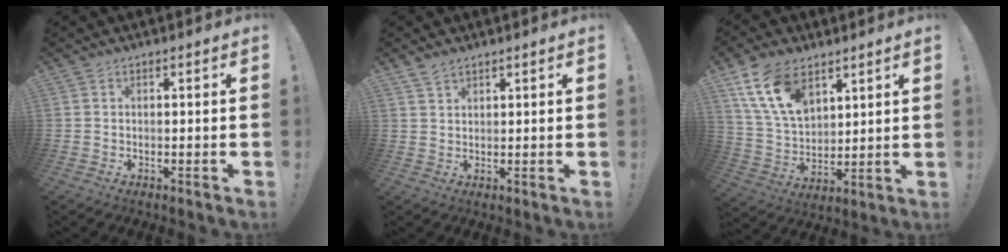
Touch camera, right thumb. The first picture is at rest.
{"total": 2.7, "force": [2.3, 1.0, 1.0], "torque": [-0.017, -0.014, 0.042]}
{"total": 15.7, "force": [8.7, 9.2, 9.3], "torque": [-0.196, -0.031, 0.167]}